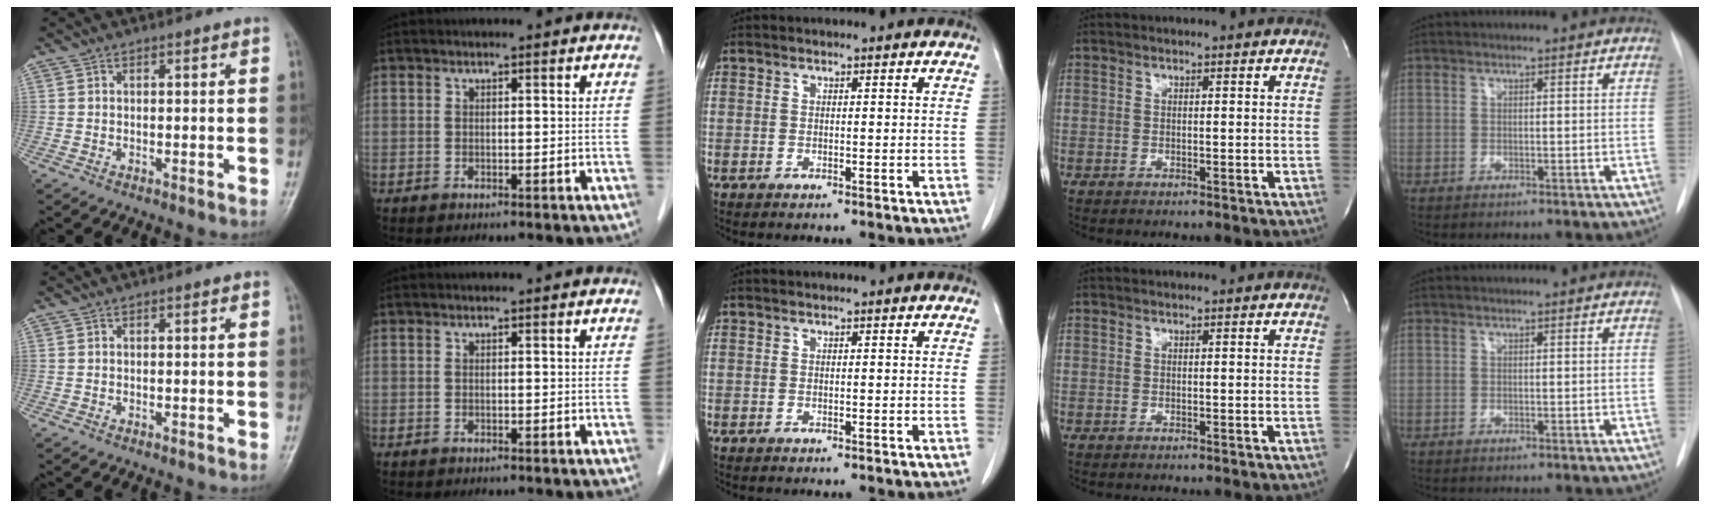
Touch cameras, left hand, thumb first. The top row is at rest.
{}